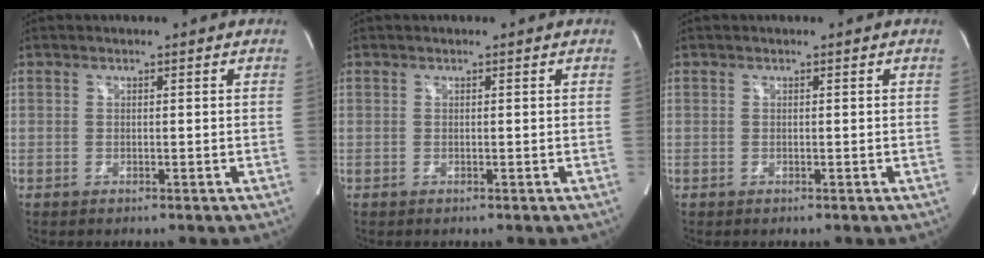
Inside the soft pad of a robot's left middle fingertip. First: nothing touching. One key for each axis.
{"total": 0.0}
{"total": 0.0}